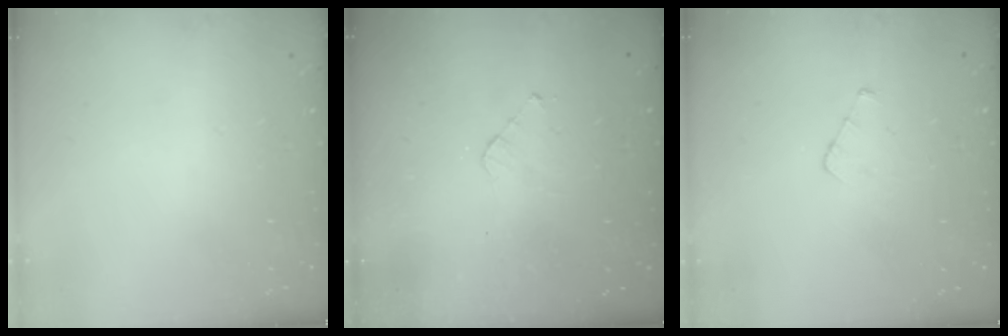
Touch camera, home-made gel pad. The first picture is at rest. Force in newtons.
{"total": 2.8, "press": 2.8, "slide": 0.2}
{"total": 2.4, "press": 2.4, "slide": 0.3}